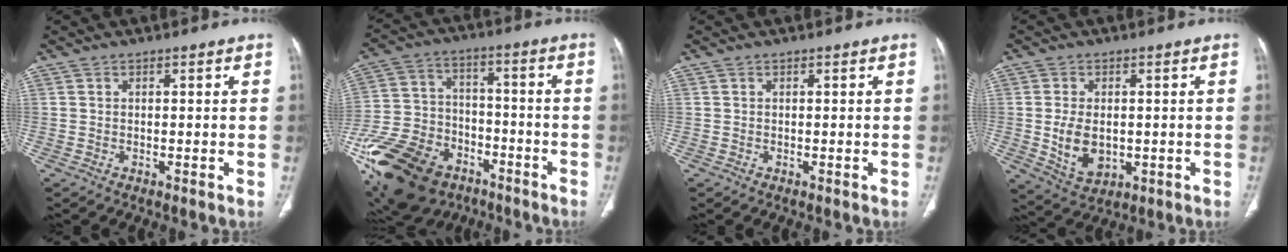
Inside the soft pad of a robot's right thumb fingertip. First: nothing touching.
{"total": 28.7, "force": [-15.8, 18.7, 15.1], "torque": [-0.364, 0.048, -0.268]}
{"total": 0.0}
{"total": 8.0, "force": [-0.6, 5.3, 5.9], "torque": [-0.093, -0.008, 0.004]}